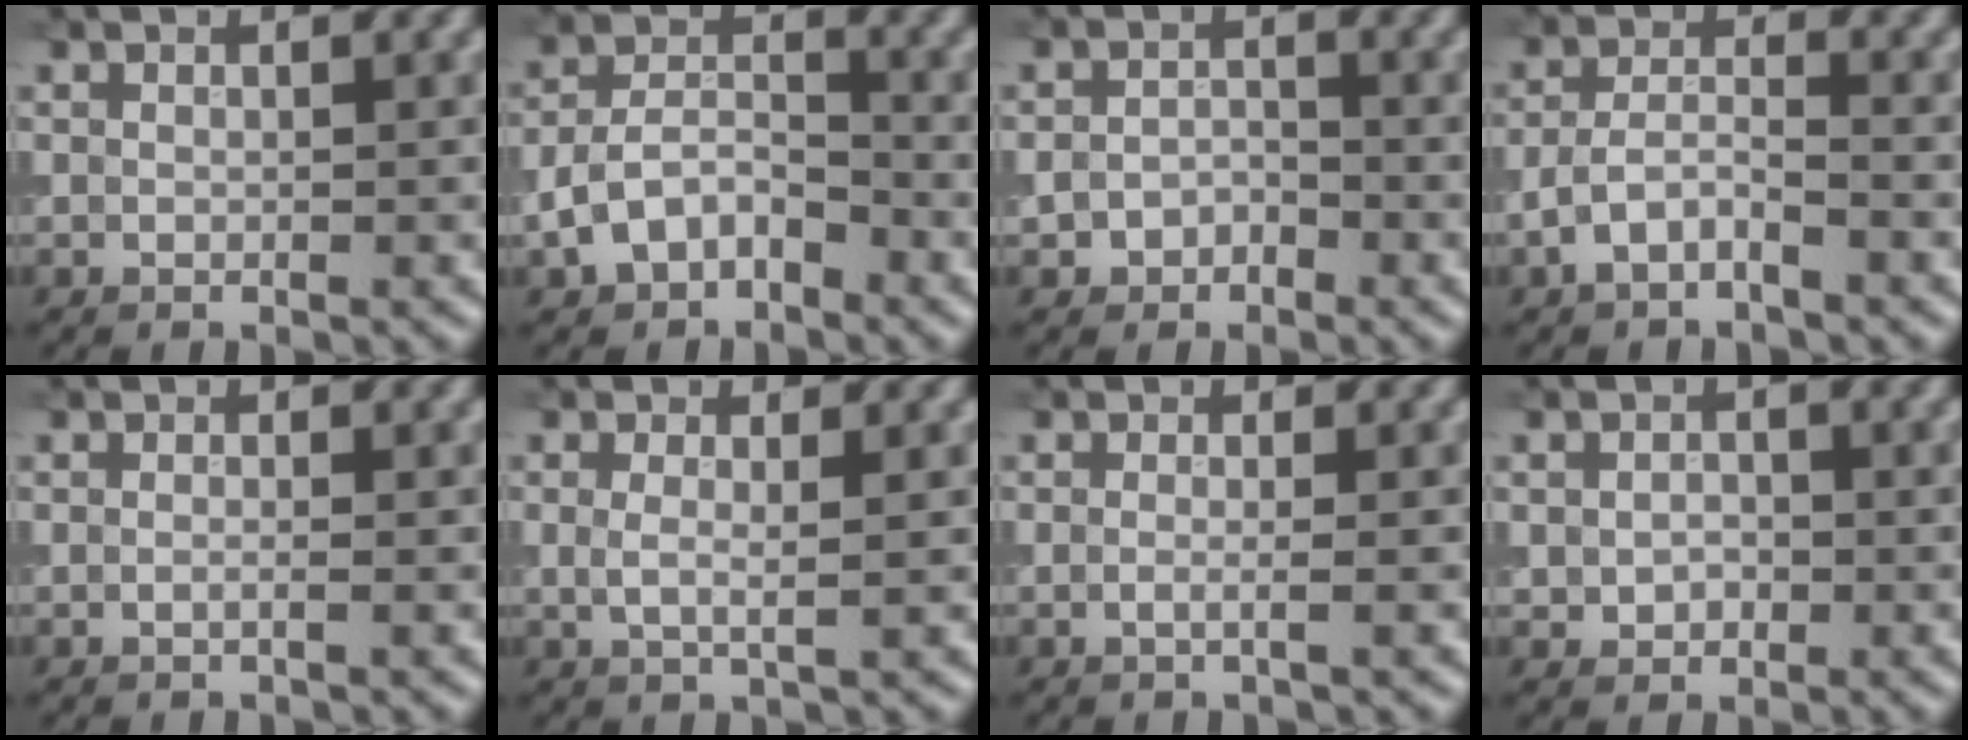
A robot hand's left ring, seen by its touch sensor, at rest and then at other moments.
{"total": 4.1, "force": [-2.1, 2.4, 2.5], "torque": [-0.049, 0.009, -0.045]}
{"total": 1.9, "force": [-1.0, 1.3, 0.8], "torque": [-0.014, 0.002, -0.022]}
{"total": 2.7, "force": [-1.6, 1.1, 1.8], "torque": [-0.036, 0.009, -0.038]}
{"total": 0.7, "force": [-0.1, 0.2, 0.6], "torque": [-0.012, -0.012, -0.009]}
{"total": 1.7, "force": [0.2, 0.5, 1.6], "torque": [-0.028, -0.006, 0.003]}
{"total": 1.4, "force": [-0.1, 0.6, 1.3], "torque": [-0.015, -0.012, -0.015]}
{"total": 1.6, "force": [-0.2, 1.3, 0.9], "torque": [-0.016, -0.003, -0.005]}